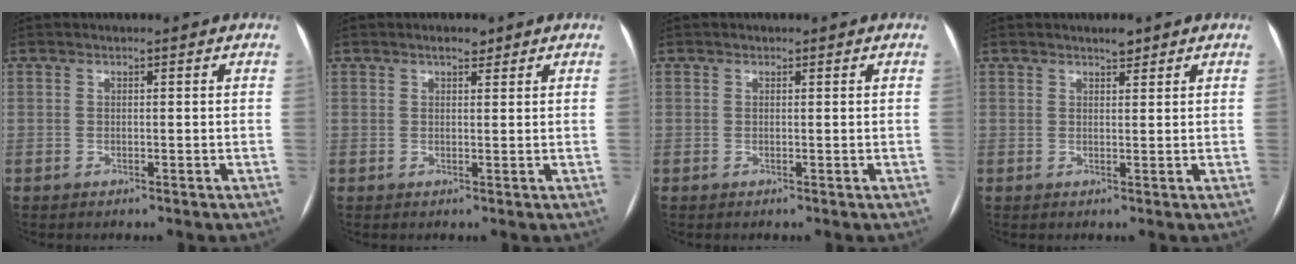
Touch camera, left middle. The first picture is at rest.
{"total": 1.7, "force": [1.2, 0.6, 0.9], "torque": [-0.017, 0.002, 0.019]}
{"total": 0.0}
{"total": 1.5, "force": [1.3, 0.4, 0.7], "torque": [-0.015, 0.000, 0.022]}